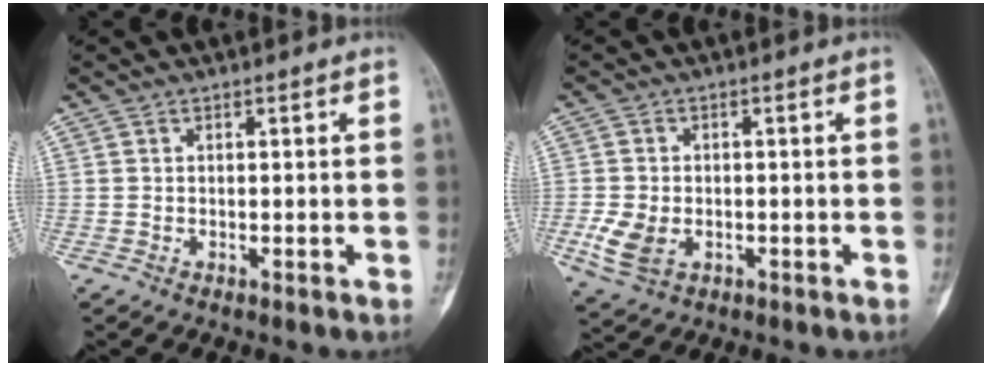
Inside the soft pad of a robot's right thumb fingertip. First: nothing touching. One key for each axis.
{"total": 5.9, "fx": -1.6, "fy": 4.1, "fz": 4.0, "tx": -0.082, "ty": -0.001, "tz": -0.024}